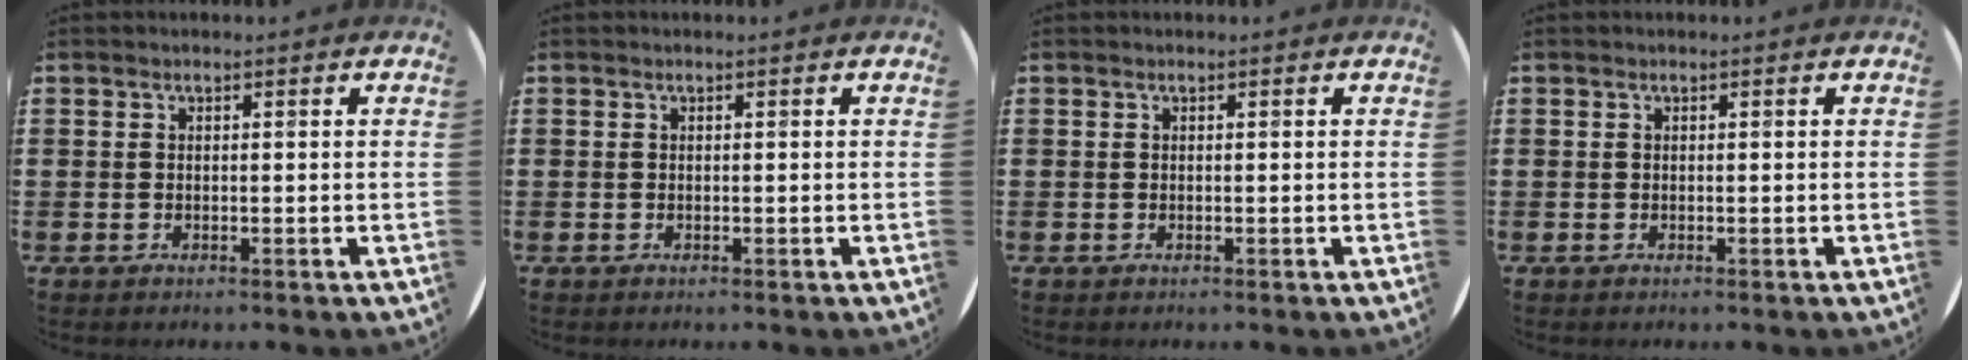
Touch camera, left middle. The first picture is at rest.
{"total": 0.0}
{"total": 0.0}
{"total": 0.0}